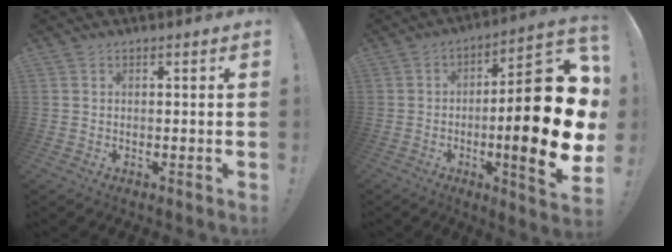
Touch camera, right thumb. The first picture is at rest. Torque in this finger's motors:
{"motor_torque": [0.47, 1.58, 2.38, -0.39, 0.15]}